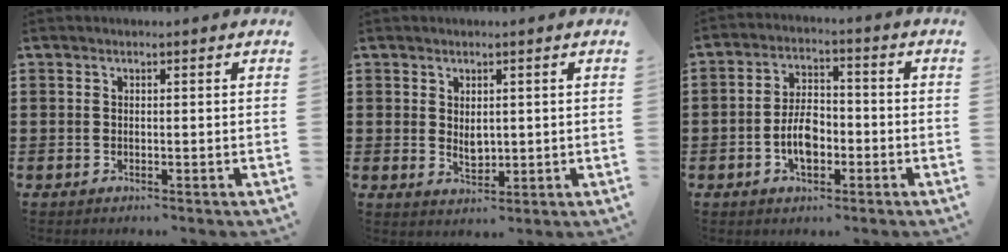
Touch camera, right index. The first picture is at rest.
{"total": 2.2, "force": [0.6, 1.4, 1.6], "torque": [-0.025, 0.001, 0.011]}
{"total": 6.2, "force": [-1.9, 3.4, 4.8], "torque": [-0.096, 0.003, -0.040]}